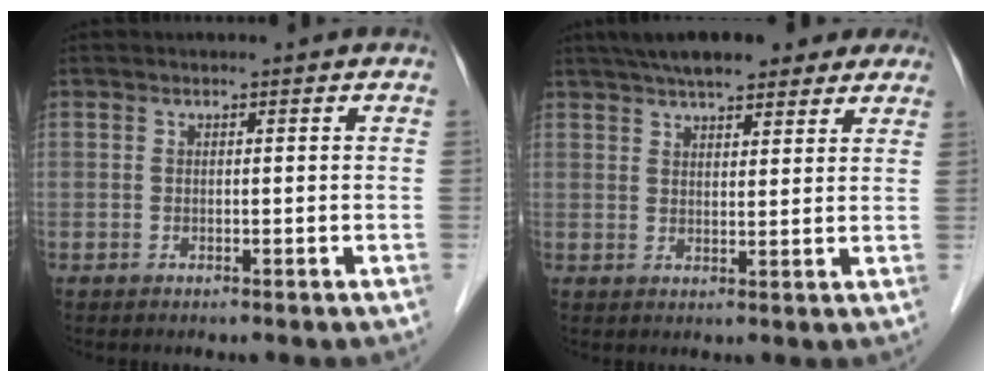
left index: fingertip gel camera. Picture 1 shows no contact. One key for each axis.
{"total": 13.9, "fx": 11.1, "fy": 4.1, "fz": 7.3, "tx": -0.109, "ty": 0.042, "tz": 0.151}